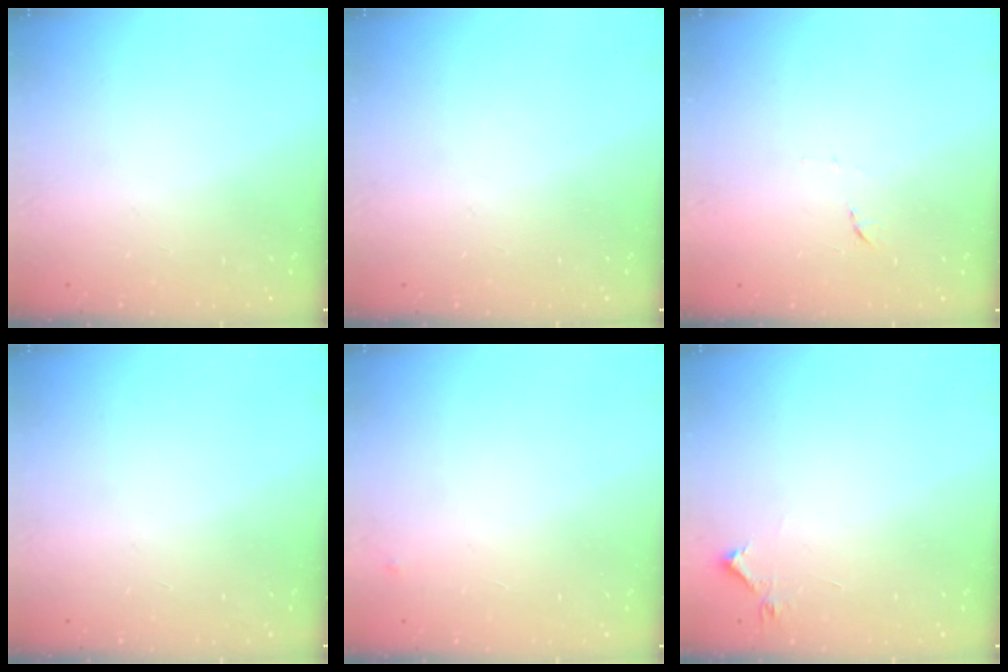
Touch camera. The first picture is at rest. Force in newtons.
{"total": 0.0}
{"total": 5.5, "press": 5.4, "slide": 0.4}
{"total": 0.0}
{"total": 2.5, "press": 2.4, "slide": 0.4}
{"total": 3.9, "press": 3.8, "slide": 0.6}